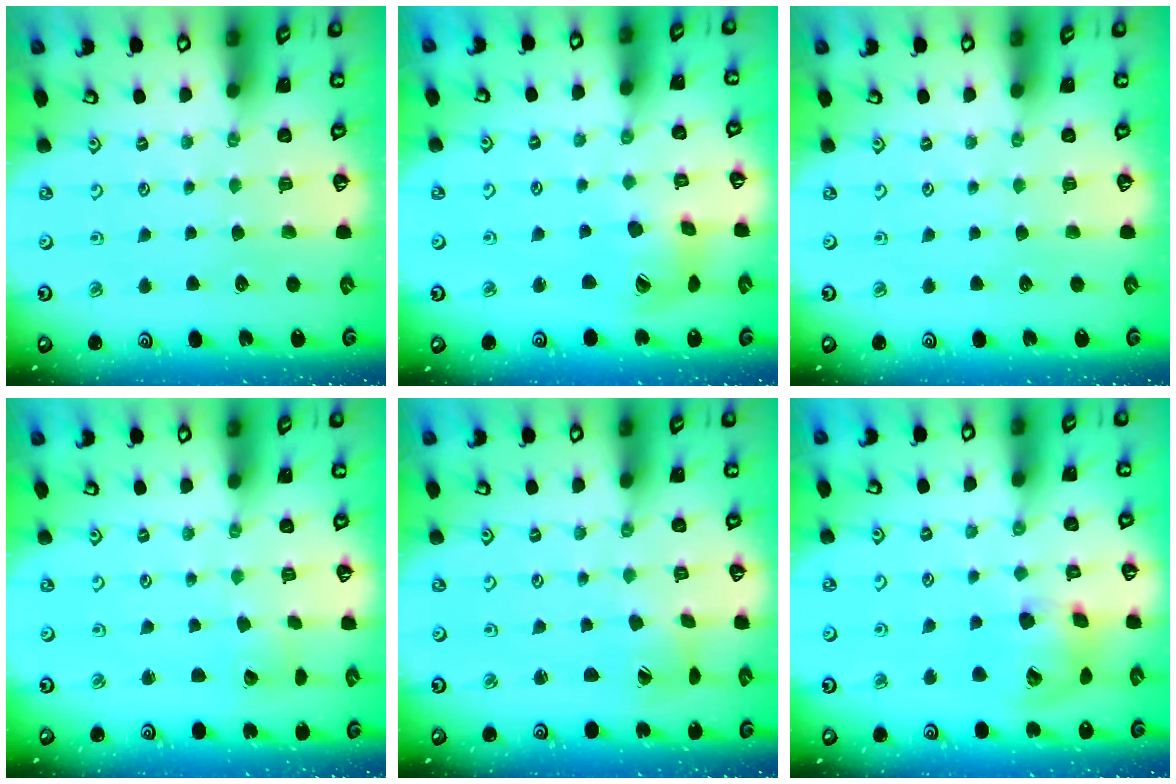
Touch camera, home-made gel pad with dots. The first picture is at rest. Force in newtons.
{"total": 11.4, "press": 11.3, "slide": 1.5}
{"total": 0.0}
{"total": 2.9, "press": 2.9, "slide": 0.1}
{"total": 2.5, "press": 2.5, "slide": 0.4}
{"total": 14.9, "press": 14.7, "slide": 2.4}